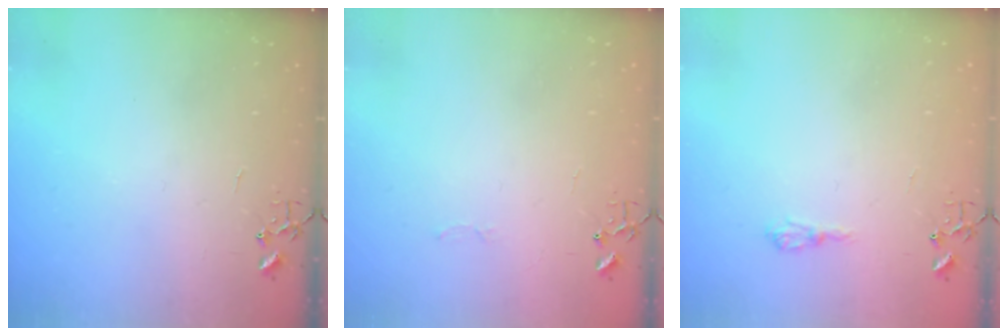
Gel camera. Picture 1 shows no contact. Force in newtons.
{"total": 2.5, "press": 2.5, "slide": 0.4}
{"total": 7.2, "press": 7.1, "slide": 0.6}